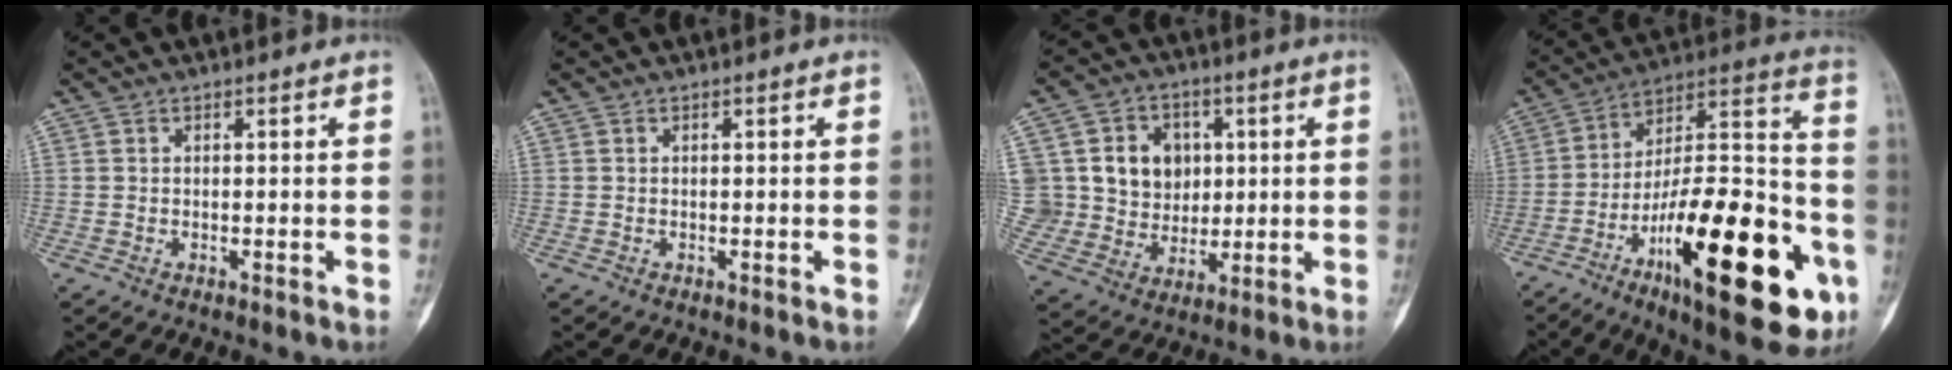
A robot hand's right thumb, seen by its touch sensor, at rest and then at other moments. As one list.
[{"total": 0.0}, {"total": 15.0, "force": [3.3, 13.4, 6.0], "torque": [-0.059, 0.016, 0.076]}, {"total": 32.1, "force": [-13.0, 10.6, 27.3], "torque": [-0.393, 0.061, -0.193]}]